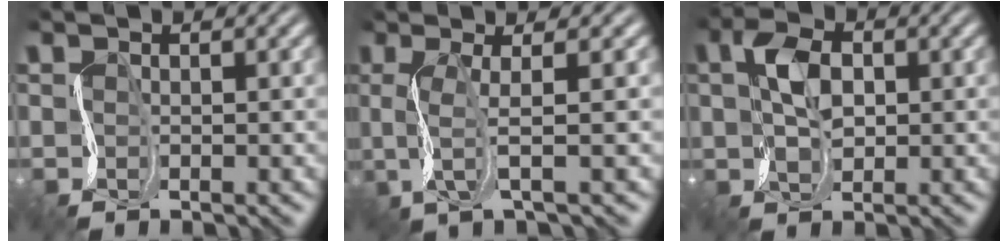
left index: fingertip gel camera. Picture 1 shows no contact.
{"total": 3.5, "force": [0.4, 0.5, 3.5], "torque": [-0.069, 0.008, -0.001]}
{"total": 3.5, "force": [0.9, 2.2, 2.5], "torque": [-0.055, 0.010, 0.010]}